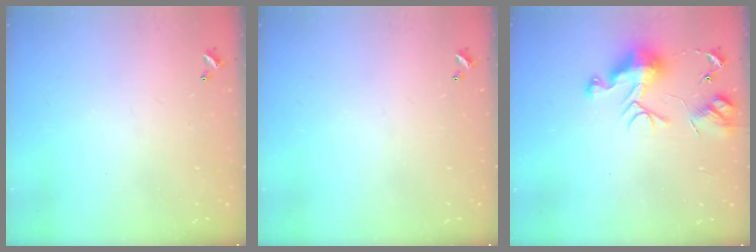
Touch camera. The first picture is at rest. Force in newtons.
{"total": 0.0}
{"total": 9.3, "press": 9.3, "slide": 1.1}